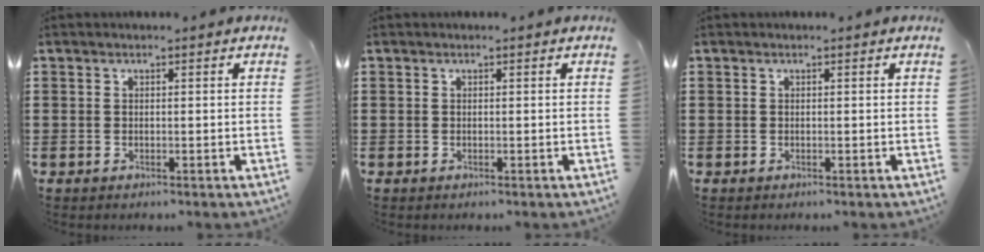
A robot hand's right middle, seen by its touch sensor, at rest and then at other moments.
{"total": 0.0}
{"total": 0.0}